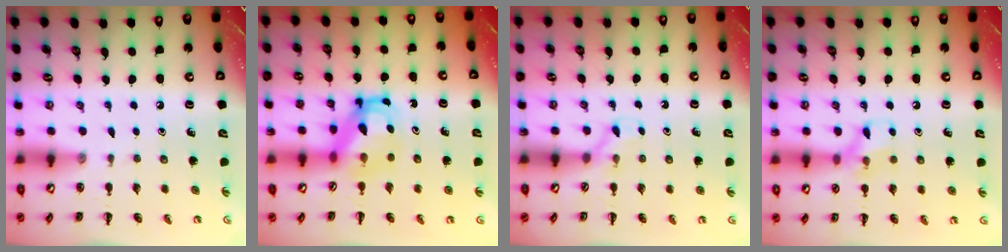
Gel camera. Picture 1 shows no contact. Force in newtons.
{"total": 5.2, "press": 5.2, "slide": 0.7}
{"total": 3.8, "press": 3.6, "slide": 1.3}
{"total": 8.6, "press": 8.5, "slide": 1.5}